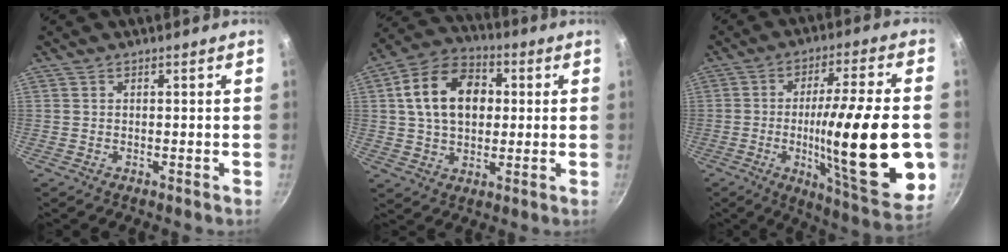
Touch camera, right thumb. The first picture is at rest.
{"total": 15.1, "force": [2.5, 10.7, 10.4], "torque": [-0.151, 0.017, 0.031]}
{"total": 26.0, "force": [-3.7, 5.4, 25.2], "torque": [-0.370, -0.003, -0.051]}